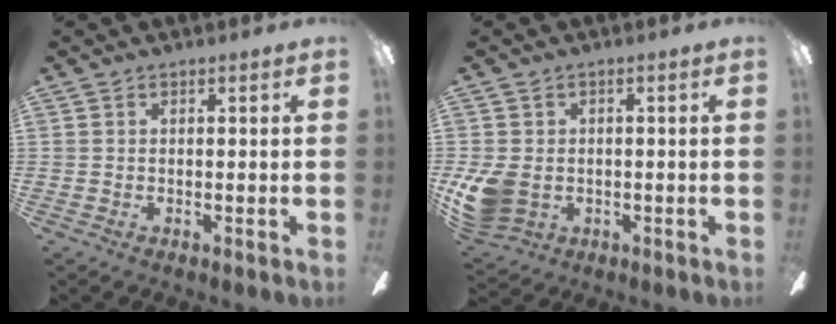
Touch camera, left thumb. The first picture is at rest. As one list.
[{"total": 9.2, "force": [-1.7, 7.1, 5.5], "torque": [-0.120, 0.006, -0.025]}]